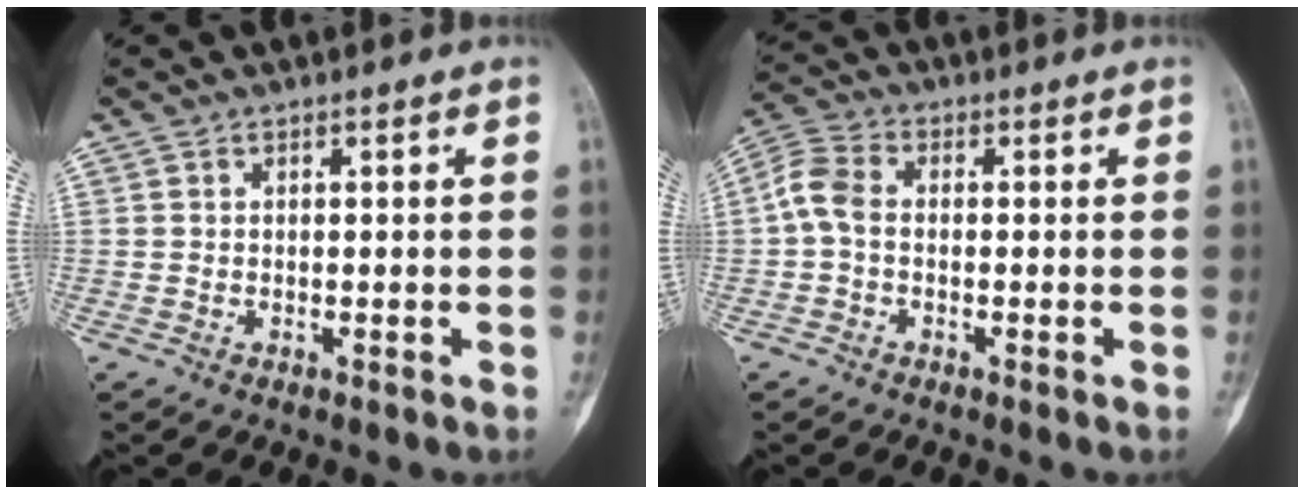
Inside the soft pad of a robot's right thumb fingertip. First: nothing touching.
{"total": 5.3, "force": [-0.5, 3.4, 4.0], "torque": [-0.085, 0.015, -0.023]}